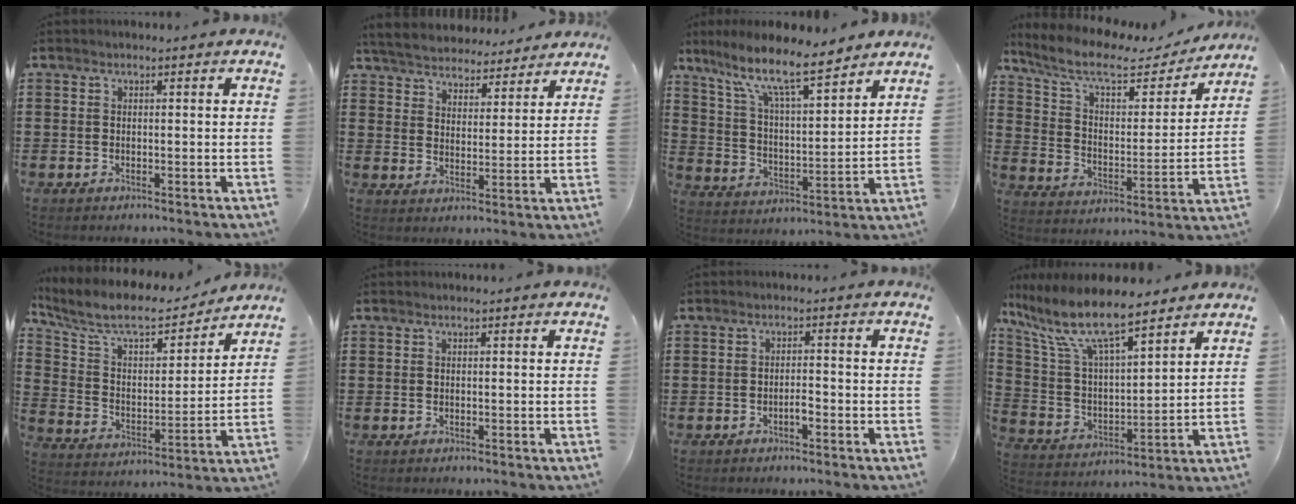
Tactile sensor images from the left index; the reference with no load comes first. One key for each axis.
{"total": 5.0, "fx": 5.0, "fy": 0.5, "fz": 0.2, "tx": -0.032, "ty": -0.031, "tz": 0.086}
{"total": 10.7, "fx": 8.4, "fy": 2.1, "fz": 6.3, "tx": -0.150, "ty": -0.036, "tz": 0.144}
{"total": 8.9, "fx": 6.9, "fy": 2.7, "fz": 5.0, "tx": -0.124, "ty": -0.032, "tz": 0.116}
{"total": 9.1, "fx": 8.0, "fy": 1.9, "fz": 3.9, "tx": -0.110, "ty": -0.048, "tz": 0.136}
{"total": 0.0}
{"total": 1.9, "fx": -1.0, "fy": 0.5, "fz": 1.5, "tx": -0.030, "ty": 0.002, "tz": -0.018}
{"total": 10.6, "fx": 8.2, "fy": 2.2, "fz": 6.3, "tx": -0.162, "ty": -0.043, "tz": 0.137}